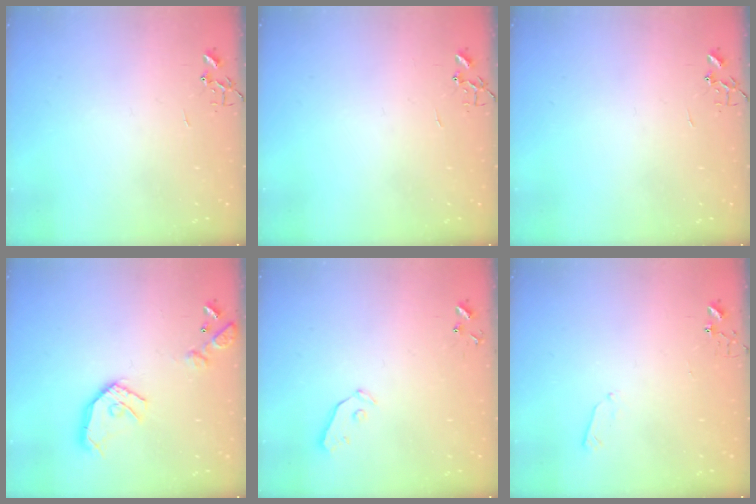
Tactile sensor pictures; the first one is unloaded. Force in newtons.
{"total": 0.0}
{"total": 0.0}
{"total": 14.7, "press": 14.6, "slide": 1.6}
{"total": 3.3, "press": 3.2, "slide": 0.5}
{"total": 3.7, "press": 3.6, "slide": 0.5}